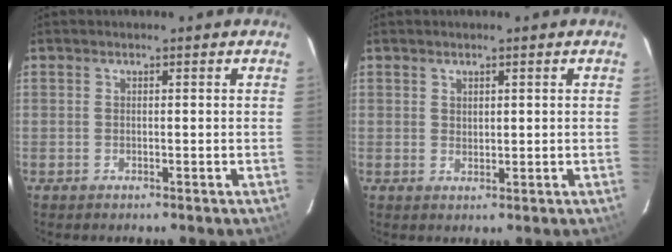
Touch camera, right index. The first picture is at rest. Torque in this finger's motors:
{"motor_torque": [-0.23, 0.09, -0.01, 0.00]}